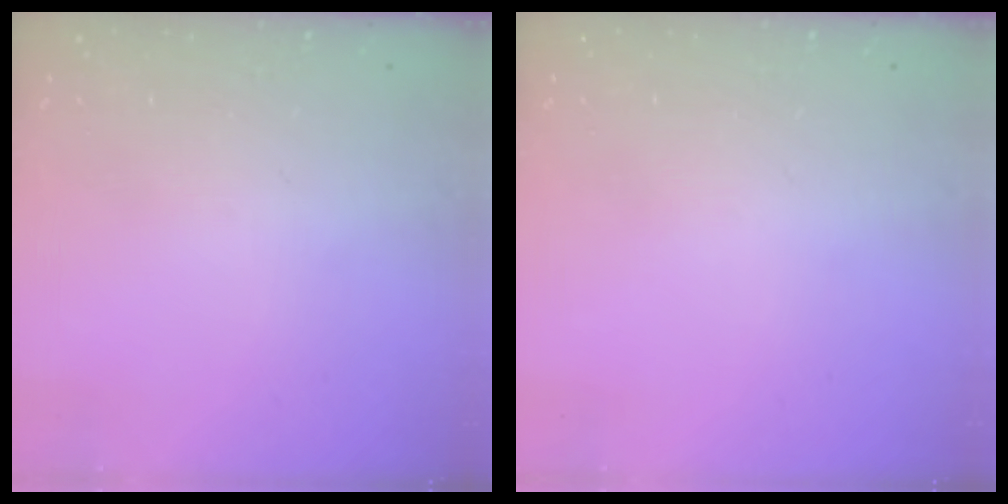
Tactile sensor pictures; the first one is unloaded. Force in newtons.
{"total": 0.0}